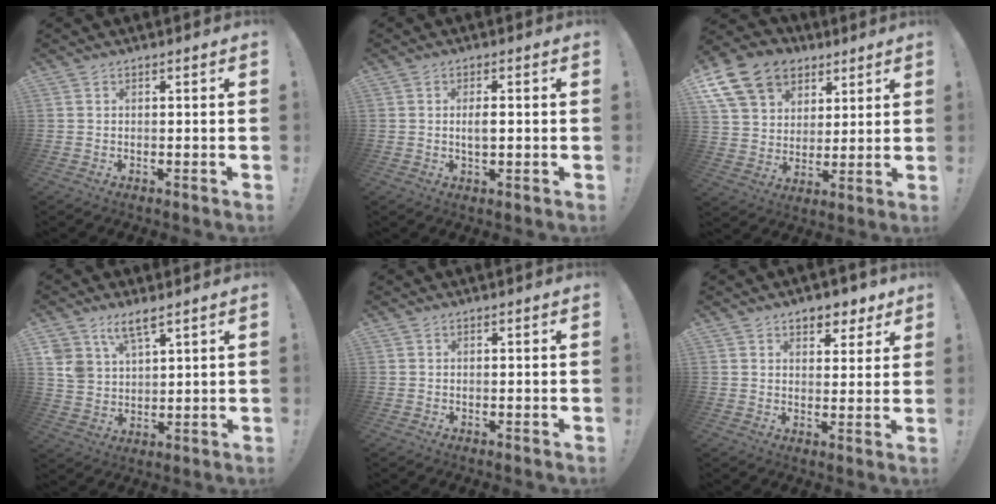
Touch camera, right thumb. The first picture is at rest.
{"total": 3.1, "force": [-0.2, 1.1, 2.9], "torque": [-0.044, -0.001, -0.007]}
{"total": 17.2, "force": [9.1, 12.4, 7.7], "torque": [-0.124, -0.044, 0.177]}
{"total": 7.3, "force": [5.5, 3.5, 3.3], "torque": [-0.065, -0.027, 0.107]}
{"total": 0.0}
{"total": 6.5, "force": [4.6, 3.7, 2.5], "torque": [-0.025, -0.027, 0.084]}